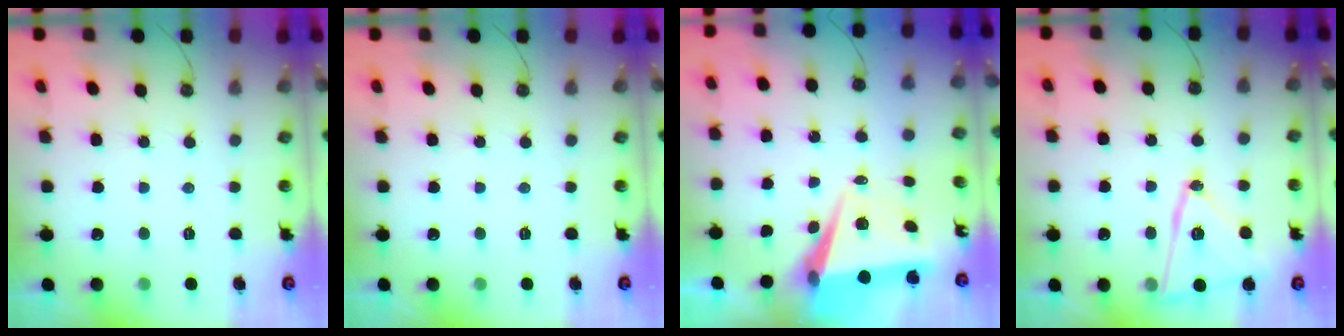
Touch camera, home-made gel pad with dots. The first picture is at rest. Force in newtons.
{"total": 0.0}
{"total": 7.3, "press": 5.9, "slide": 4.2}
{"total": 15.9, "press": 15.9, "slide": 1.3}